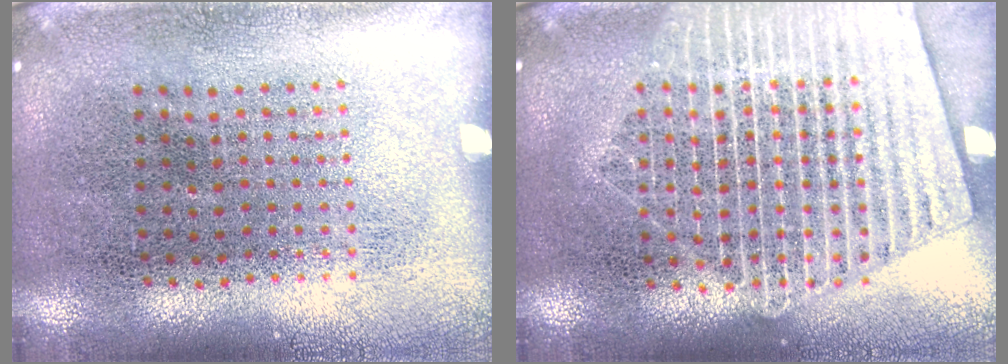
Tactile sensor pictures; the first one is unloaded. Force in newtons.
{"total": 2.3, "press": 2.2, "slide": 0.2}